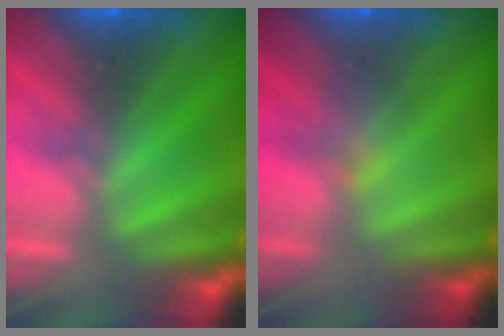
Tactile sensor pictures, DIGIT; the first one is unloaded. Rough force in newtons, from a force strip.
{"total": 2.9}